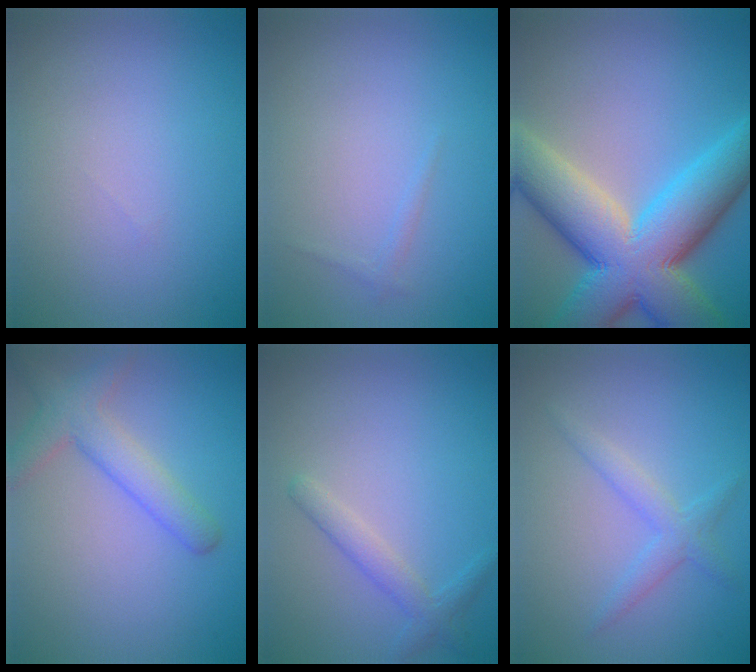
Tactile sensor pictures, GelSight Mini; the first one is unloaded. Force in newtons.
{"total": 0.6, "press": 0.6, "slide": 0.0}
{"total": 13.7, "press": 13.7, "slide": 1.0}
{"total": 3.8, "press": 3.8, "slide": 0.3}
{"total": 2.0, "press": 2.0, "slide": 0.1}
{"total": 2.2, "press": 2.2, "slide": 0.2}